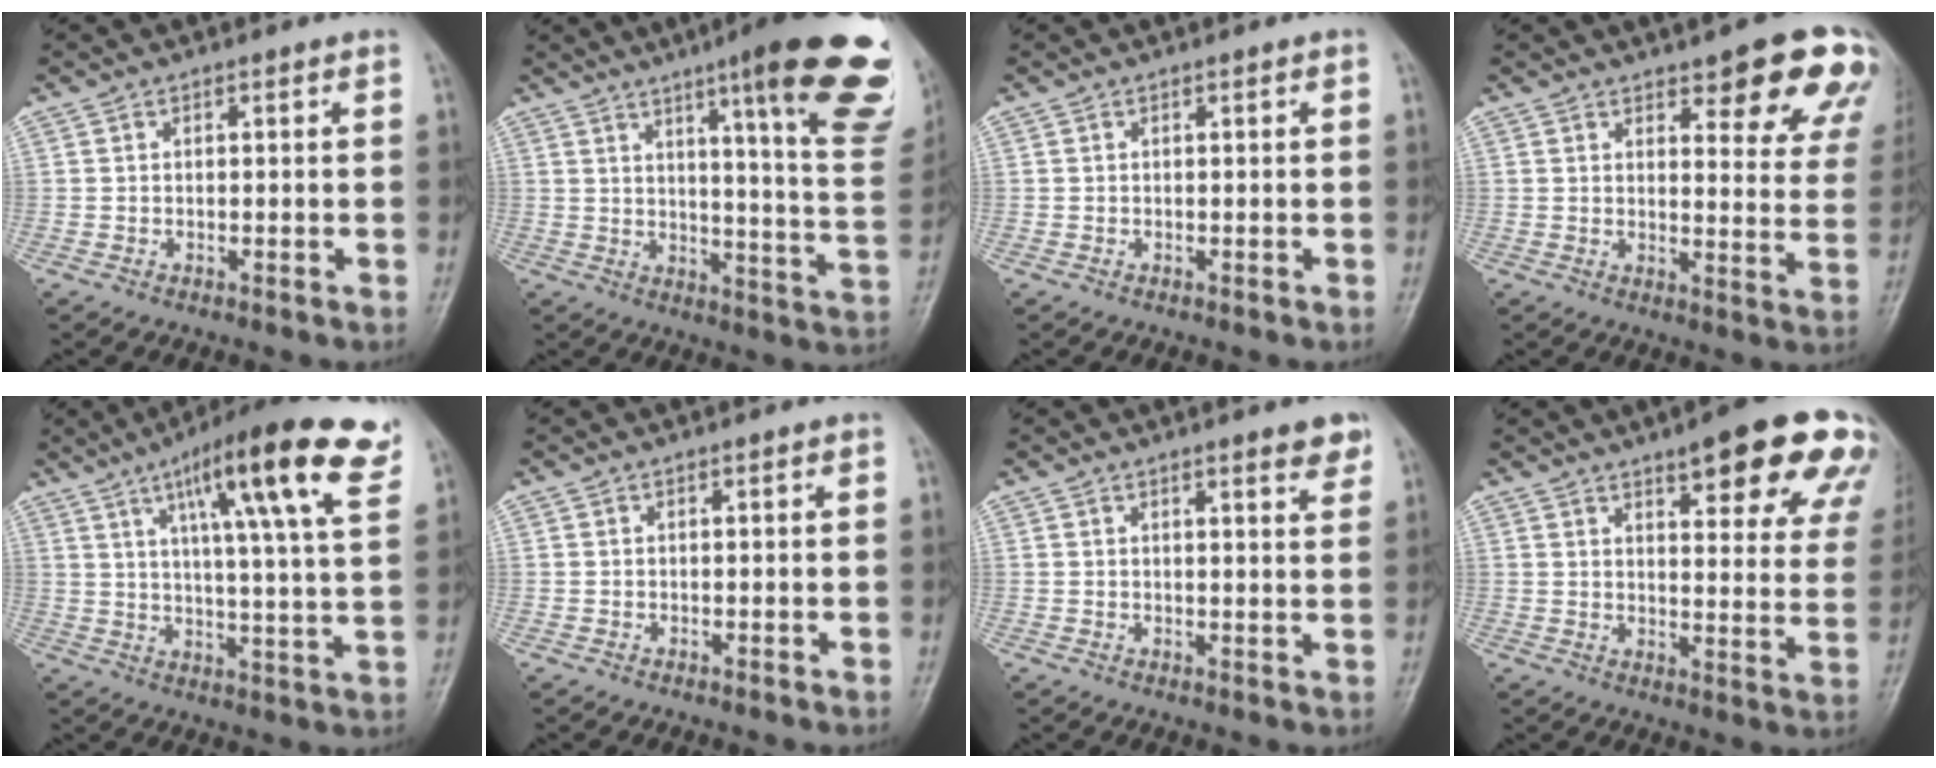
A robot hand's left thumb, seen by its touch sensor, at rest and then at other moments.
{"total": 24.7, "force": [14.0, 3.7, 20.0], "torque": [-0.226, -0.059, 0.178]}
{"total": 0.0}
{"total": 14.9, "force": [9.4, 4.9, 10.6], "torque": [-0.082, -0.049, 0.103]}
{"total": 20.2, "force": [10.3, 3.4, 17.1], "torque": [-0.232, -0.023, 0.146]}
{"total": 0.0}
{"total": 4.2, "force": [2.8, 0.8, 3.0], "torque": [-0.030, -0.015, 0.034]}
{"total": 20.3, "force": [12.5, 5.6, 15.0], "torque": [-0.155, -0.042, 0.148]}